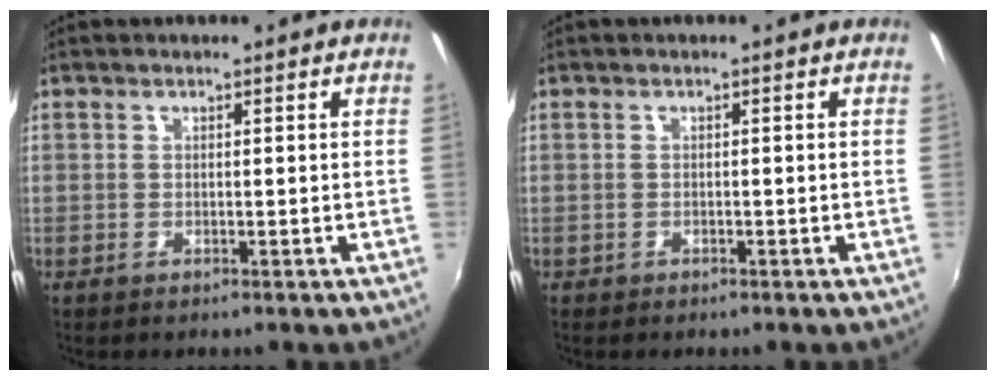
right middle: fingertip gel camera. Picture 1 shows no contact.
{"total": 0.7, "force": [-0.6, 0.4, 0.2], "torque": [-0.007, 0.000, -0.007]}